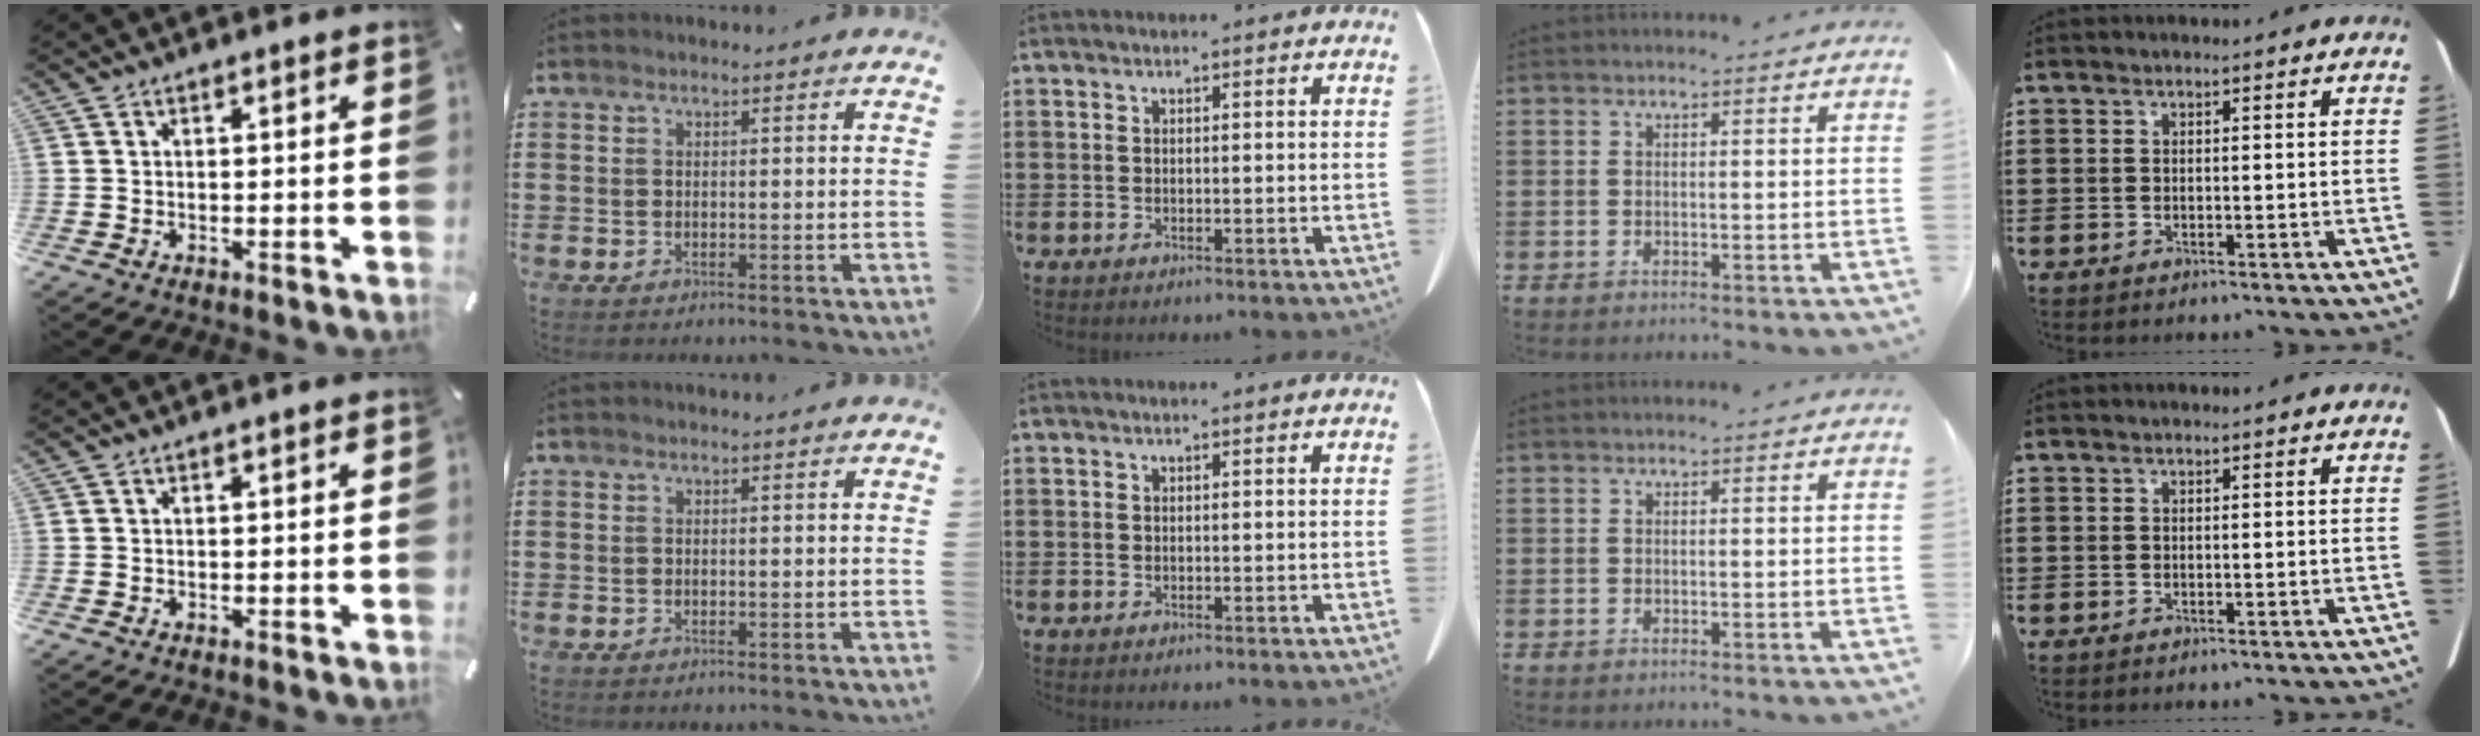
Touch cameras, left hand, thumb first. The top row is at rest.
{}